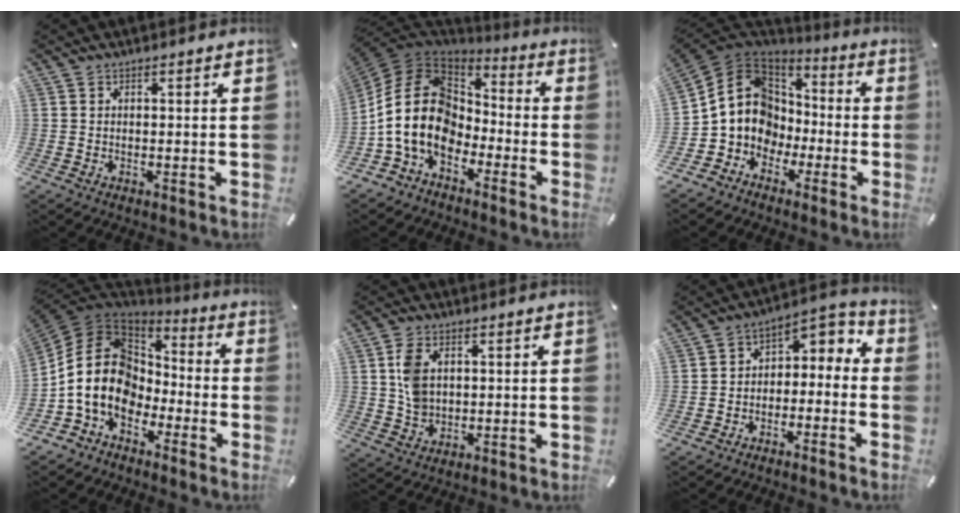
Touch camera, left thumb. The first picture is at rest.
{"total": 17.6, "force": [-3.5, 13.1, 11.3], "torque": [-0.247, 0.018, -0.066]}
{"total": 13.7, "force": [-1.2, 12.4, 5.9], "torque": [-0.132, 0.011, -0.019]}
{"total": 17.4, "force": [-3.4, 13.6, 10.4], "torque": [-0.228, 0.012, -0.068]}
{"total": 6.8, "force": [1.5, 4.9, 4.5], "torque": [-0.101, 0.002, 0.026]}
{"total": 4.2, "force": [-1.9, 3.5, 1.4], "torque": [-0.016, 0.009, -0.043]}